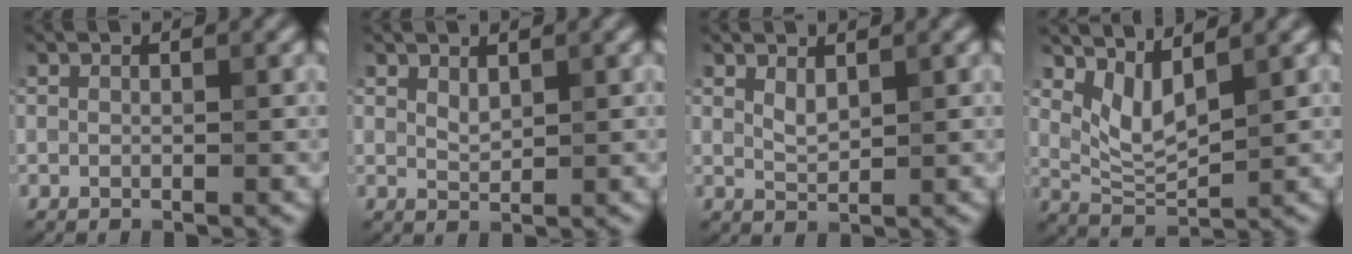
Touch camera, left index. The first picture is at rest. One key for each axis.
{"total": 1.3, "fx": 1.0, "fy": 0.5, "fz": 0.7, "tx": -0.018, "ty": -0.002, "tz": 0.023}
{"total": 1.5, "fx": 1.0, "fy": 0.6, "fz": 1.0, "tx": -0.023, "ty": -0.003, "tz": 0.024}
{"total": 3.7, "fx": 2.1, "fy": 1.4, "fz": 2.7, "tx": -0.063, "ty": -0.013, "tz": 0.049}